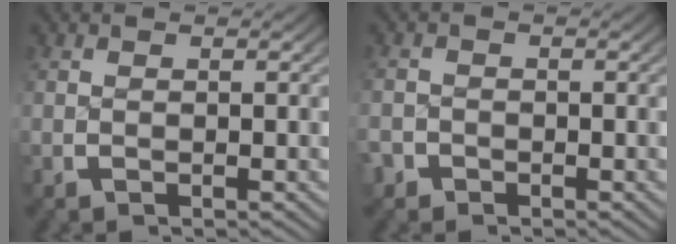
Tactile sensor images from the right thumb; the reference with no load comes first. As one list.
[{"total": 1.8, "force": [-1.2, 1.3, 0.1], "torque": [-0.007, -0.005, -0.024]}]